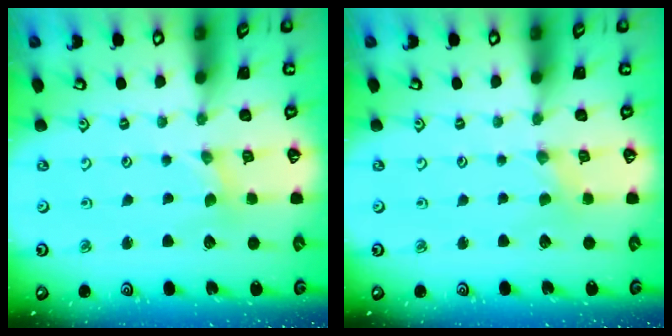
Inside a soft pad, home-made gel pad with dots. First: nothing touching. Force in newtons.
{"total": 0.0}